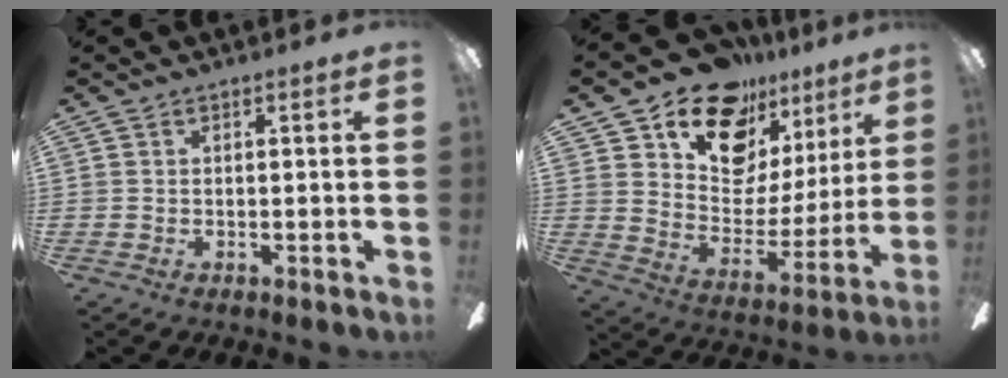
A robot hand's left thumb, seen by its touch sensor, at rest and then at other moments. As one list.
[{"total": 17.5, "force": [12.9, 9.8, 6.5], "torque": [-0.113, -0.097, 0.232]}]